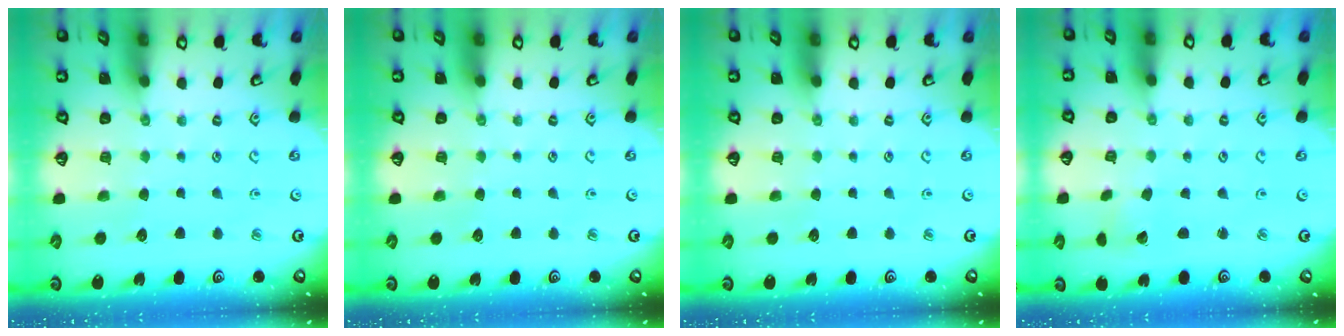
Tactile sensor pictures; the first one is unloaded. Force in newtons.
{"total": 0.0}
{"total": 0.0}
{"total": 2.4, "press": 2.4, "slide": 0.1}